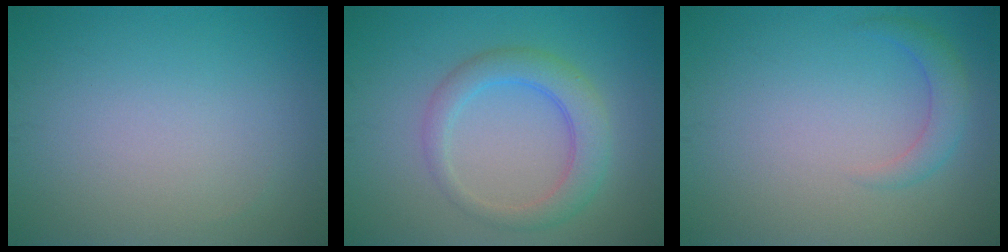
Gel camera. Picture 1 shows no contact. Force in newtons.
{"total": 3.9, "press": 3.9, "slide": 0.1}
{"total": 2.0, "press": 2.0, "slide": 0.2}